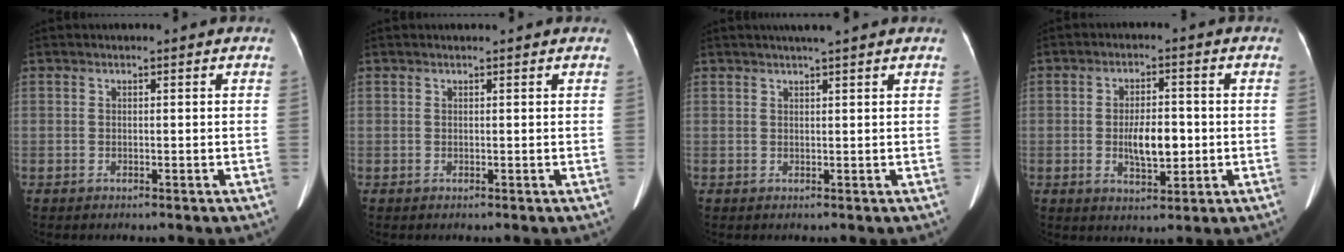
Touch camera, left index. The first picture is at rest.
{"total": 1.2, "force": [1.1, 0.0, 0.3], "torque": [-0.009, 0.011, 0.016]}
{"total": 3.9, "force": [3.2, -0.4, 2.2], "torque": [-0.031, 0.017, 0.042]}
{"total": 6.1, "force": [-0.8, 2.4, 5.6], "torque": [-0.102, 0.001, -0.011]}